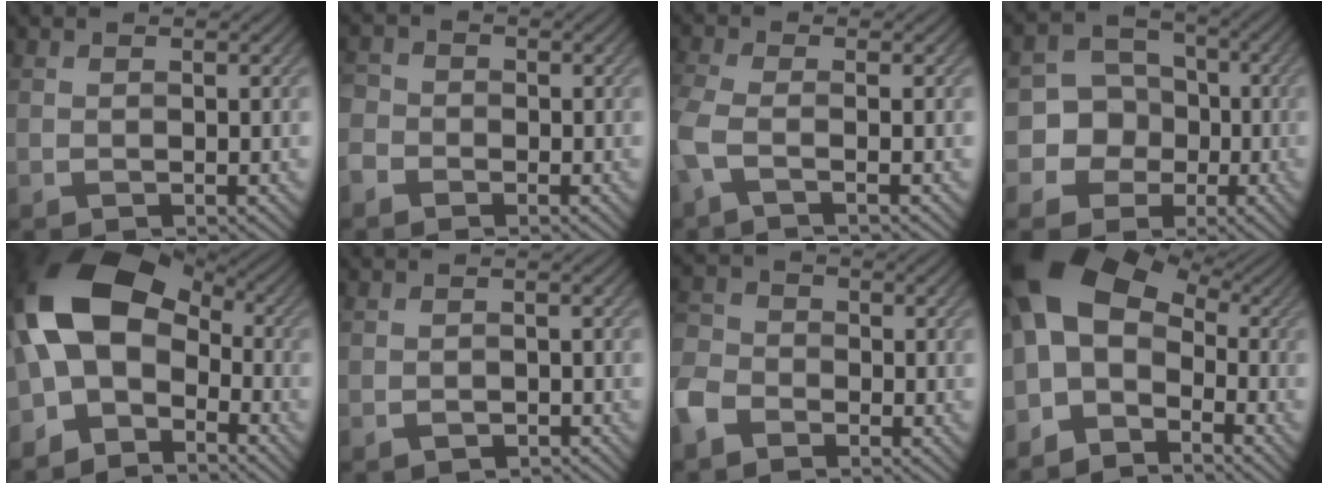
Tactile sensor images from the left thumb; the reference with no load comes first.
{"total": 2.8, "force": [-1.8, 2.1, 0.5], "torque": [-0.021, 0.001, -0.046]}
{"total": 3.9, "force": [-1.7, 1.2, 3.3], "torque": [-0.087, -0.005, -0.051]}
{"total": 7.1, "force": [-1.7, 6.7, 1.9], "torque": [-0.036, 0.001, -0.063]}
{"total": 13.8, "force": [-2.3, 8.8, 10.3], "torque": [-0.198, 0.006, -0.063]}
{"total": 0.9, "force": [-0.7, 0.5, 0.2], "torque": [-0.002, -0.002, -0.014]}
{"total": 5.3, "force": [-3.4, 3.5, 2.1], "torque": [-0.063, 0.004, -0.085]}
{"total": 10.4, "force": [-1.9, 7.0, 7.5], "torque": [-0.148, 0.004, -0.055]}